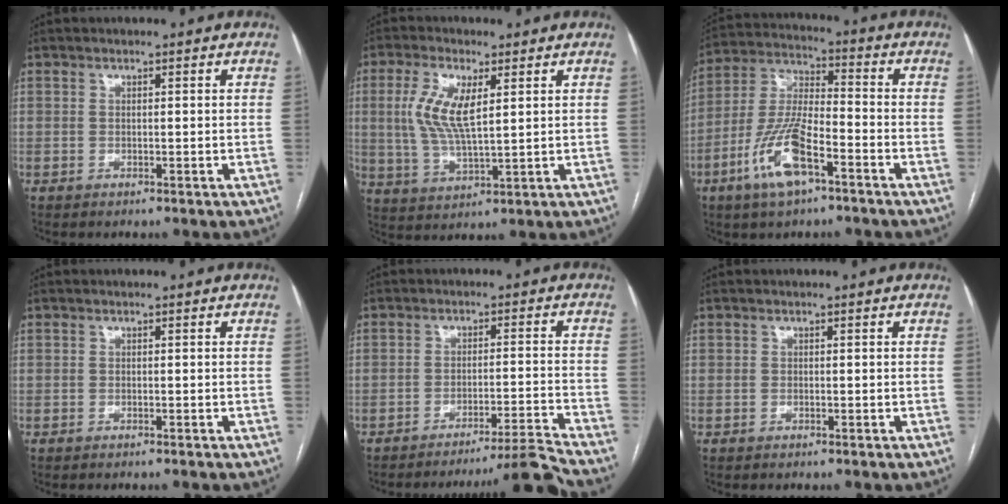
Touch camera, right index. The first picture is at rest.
{"total": 8.7, "force": [2.3, 2.6, 8.0], "torque": [-0.176, 0.002, 0.049]}
{"total": 12.5, "force": [-6.1, 3.5, 10.4], "torque": [-0.223, -0.005, -0.112]}
{"total": 0.0}
{"total": 9.5, "force": [-8.5, -4.1, 1.2], "torque": [0.000, 0.000, -0.131]}
{"total": 0.0}